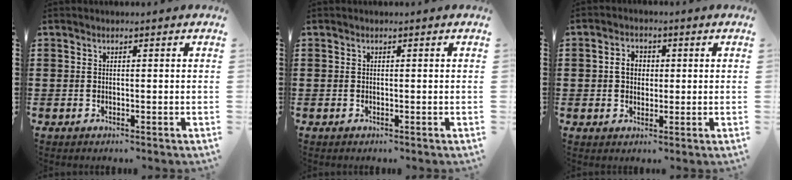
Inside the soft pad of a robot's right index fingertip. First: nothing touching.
{"total": 0.0}
{"total": 3.2, "force": [0.2, 2.5, 1.9], "torque": [-0.045, 0.012, 0.002]}